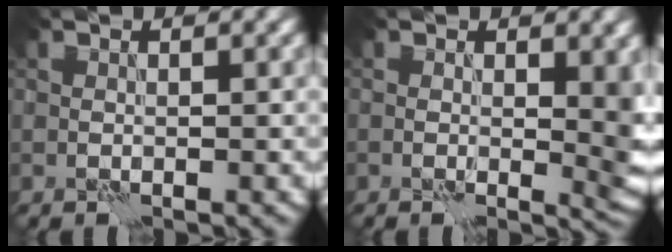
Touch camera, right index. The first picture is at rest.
{"total": 4.5, "force": [0.0, 2.0, 4.0], "torque": [-0.045, -0.006, 0.001]}